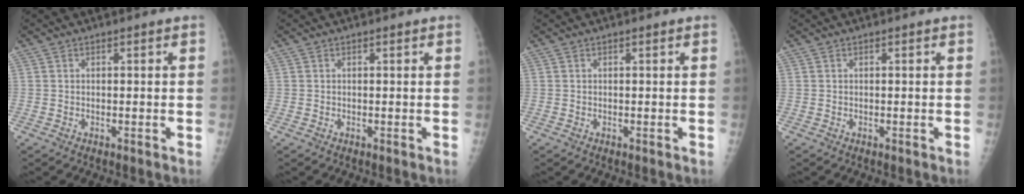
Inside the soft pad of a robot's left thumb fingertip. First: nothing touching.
{"total": 0.0}
{"total": 0.0}
{"total": 0.0}